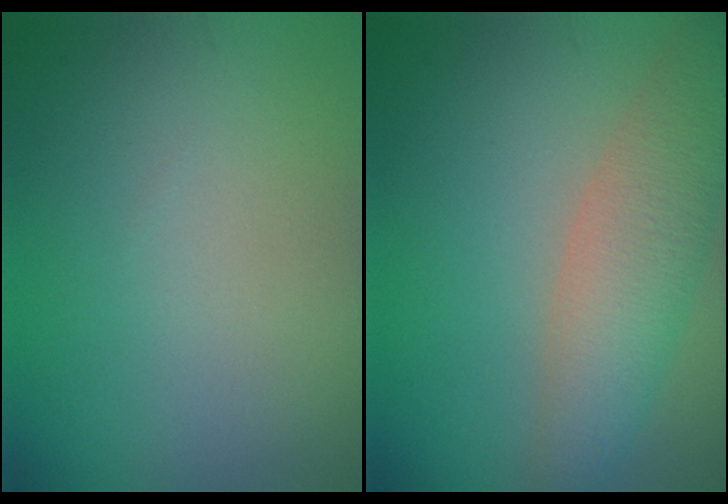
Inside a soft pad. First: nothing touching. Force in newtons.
{"total": 5.4, "press": 5.4, "slide": 0.4}